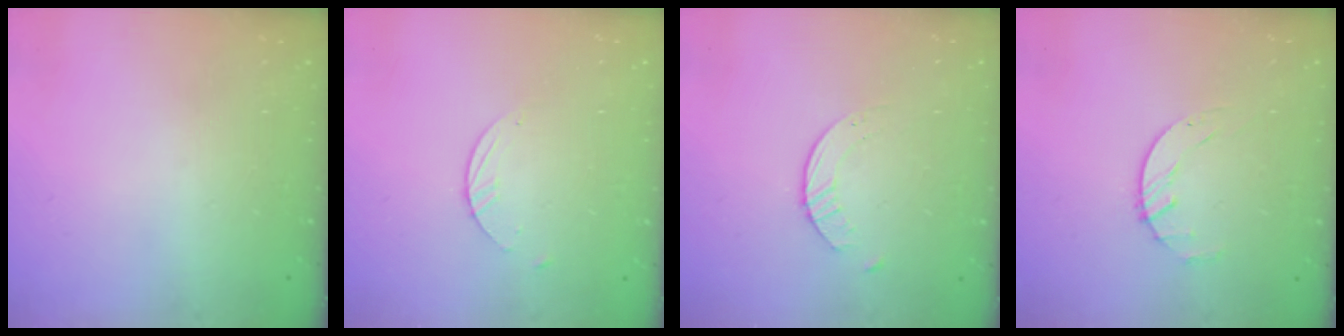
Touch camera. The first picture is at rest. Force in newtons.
{"total": 2.1, "press": 2.1, "slide": 0.2}
{"total": 1.6, "press": 1.6, "slide": 0.3}
{"total": 1.6, "press": 1.6, "slide": 0.3}